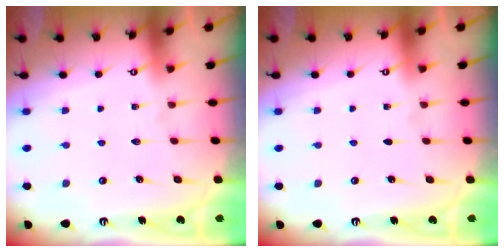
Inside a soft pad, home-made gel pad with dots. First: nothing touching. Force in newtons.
{"total": 0.0}